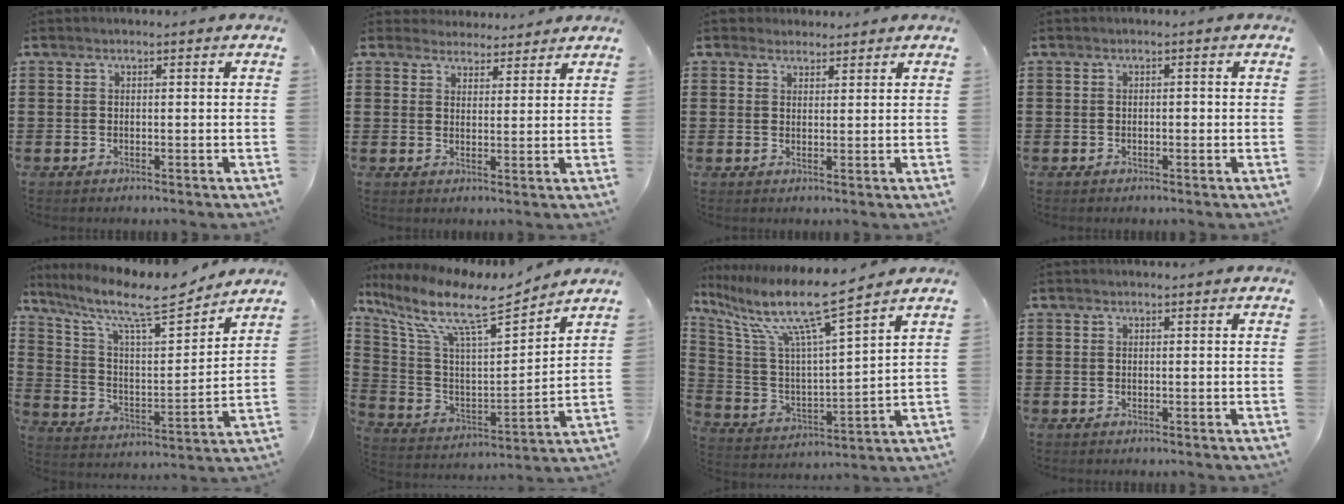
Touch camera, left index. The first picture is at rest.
{"total": 3.5, "force": [3.3, 1.1, 0.1], "torque": [-0.014, -0.004, 0.064]}
{"total": 2.3, "force": [2.1, 1.0, 0.0], "torque": [-0.007, 0.005, 0.042]}
{"total": 0.7, "force": [-0.2, 0.2, 0.7], "torque": [-0.015, -0.004, -0.002]}
{"total": 11.9, "force": [9.6, 2.0, 6.6], "torque": [-0.156, -0.055, 0.162]}
{"total": 11.0, "force": [8.0, 2.3, 7.1], "torque": [-0.171, -0.051, 0.131]}
{"total": 12.3, "force": [9.1, 0.8, 8.2], "torque": [-0.193, -0.054, 0.149]}
{"total": 0.0}